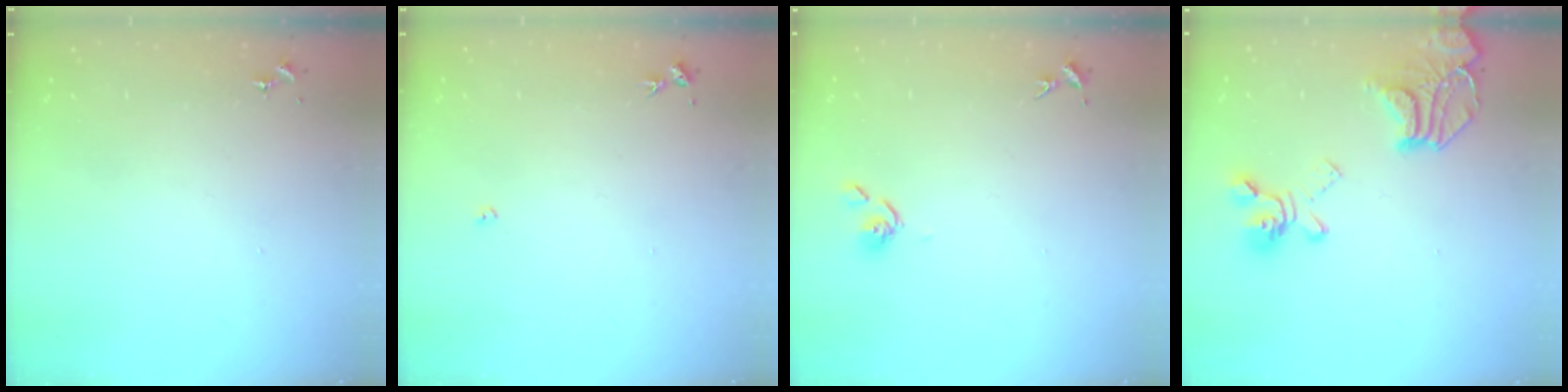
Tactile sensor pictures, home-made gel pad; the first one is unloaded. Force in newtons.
{"total": 2.7, "press": 2.7, "slide": 0.5}
{"total": 4.3, "press": 4.2, "slide": 0.6}
{"total": 19.9, "press": 19.8, "slide": 2.0}